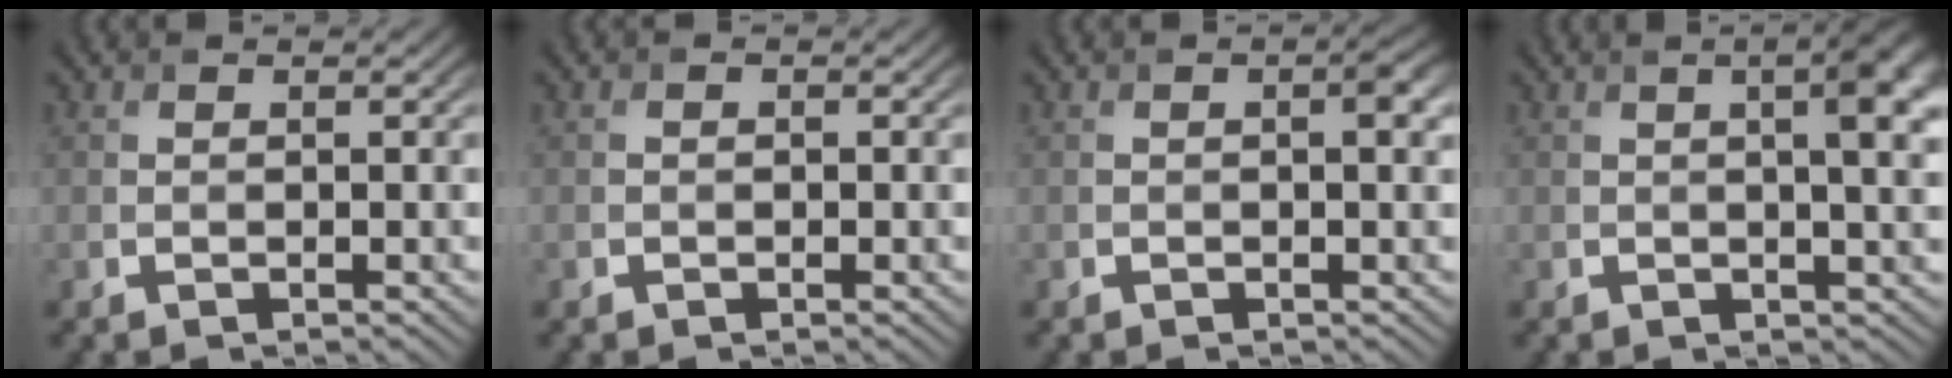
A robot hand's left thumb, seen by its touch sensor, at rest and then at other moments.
{"total": 0.7, "force": [-0.6, 0.4, 0.1], "torque": [-0.003, -0.002, -0.016]}
{"total": 2.2, "force": [0.1, 0.9, 2.0], "torque": [-0.025, 0.006, 0.000]}
{"total": 6.6, "force": [1.4, 2.1, 6.1], "torque": [-0.076, 0.014, 0.018]}